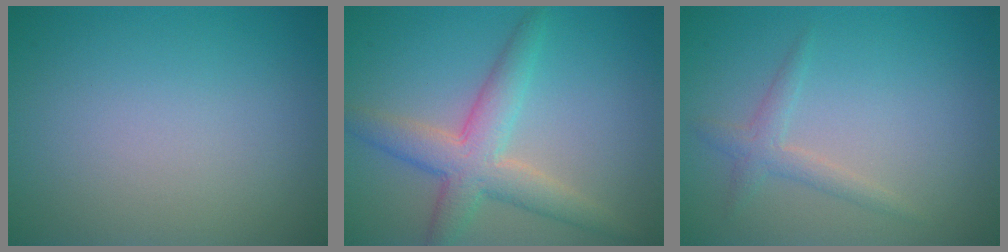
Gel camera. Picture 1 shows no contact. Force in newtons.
{"total": 5.1, "press": 5.1, "slide": 0.2}
{"total": 1.7, "press": 1.7, "slide": 0.1}